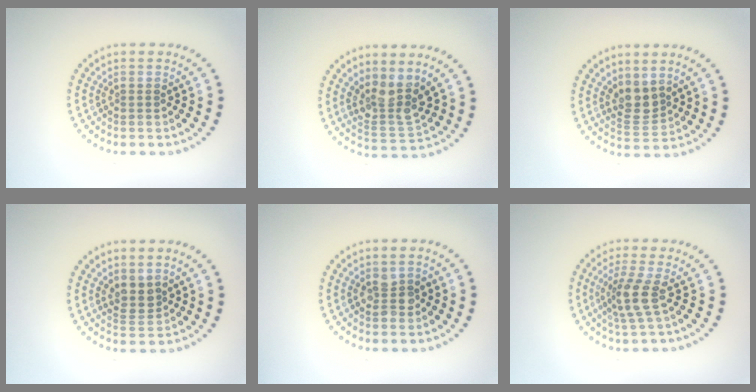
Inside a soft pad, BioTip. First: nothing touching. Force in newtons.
{"total": 3.7, "press": 3.2, "slide": 1.9}
{"total": 2.7, "press": 2.2, "slide": 1.5}
{"total": 2.0, "press": 1.7, "slide": 1.1}
{"total": 1.8, "press": 1.7, "slide": 0.2}
{"total": 2.8, "press": 2.1, "slide": 1.8}